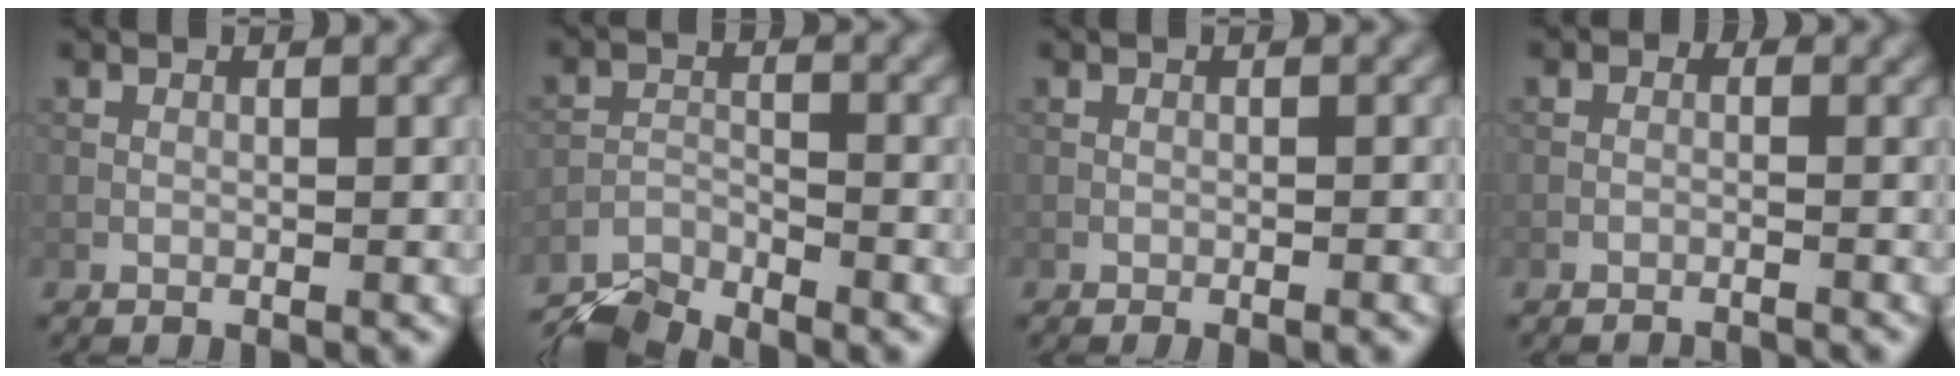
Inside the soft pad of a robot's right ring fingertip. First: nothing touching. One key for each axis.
{"total": 4.6, "fx": -4.4, "fy": 0.6, "fz": 1.2, "tx": -0.028, "ty": -0.008, "tz": -0.089}
{"total": 1.1, "fx": -0.6, "fy": 0.2, "fz": 0.9, "tx": -0.008, "ty": 0.005, "tz": -0.013}
{"total": 2.1, "fx": -2.0, "fy": 0.4, "fz": 0.3, "tx": -0.002, "ty": 0.014, "tz": -0.027}